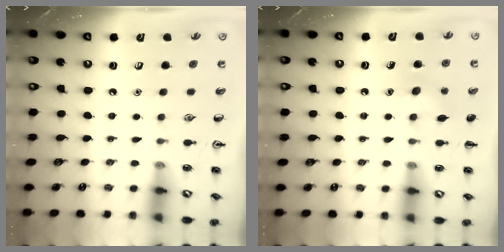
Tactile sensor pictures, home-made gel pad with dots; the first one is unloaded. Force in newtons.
{"total": 4.9, "press": 4.8, "slide": 1.2}